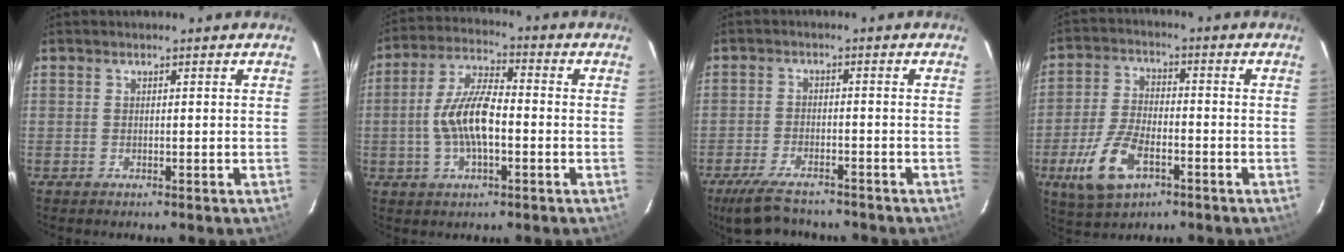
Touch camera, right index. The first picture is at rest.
{"total": 10.4, "force": [-2.0, 3.9, 9.4], "torque": [-0.194, 0.009, -0.037]}
{"total": 9.4, "force": [-7.8, 3.2, 4.3], "torque": [-0.109, -0.018, -0.130]}
{"total": 11.4, "force": [-5.1, 5.7, 8.4], "torque": [-0.191, -0.008, -0.092]}